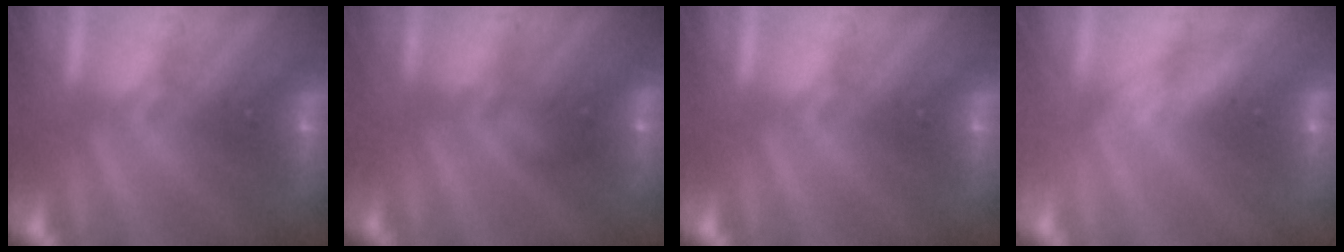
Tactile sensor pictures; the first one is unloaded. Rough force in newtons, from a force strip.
{"total": 2.2}
{"total": 0.0}
{"total": 2.8}